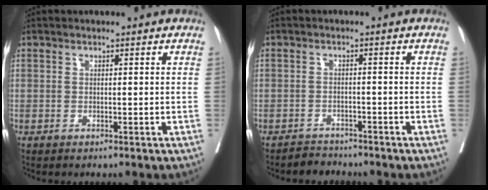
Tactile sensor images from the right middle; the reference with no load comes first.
{"total": 2.4, "force": [-2.2, 0.6, -0.7], "torque": [0.007, -0.006, -0.038]}